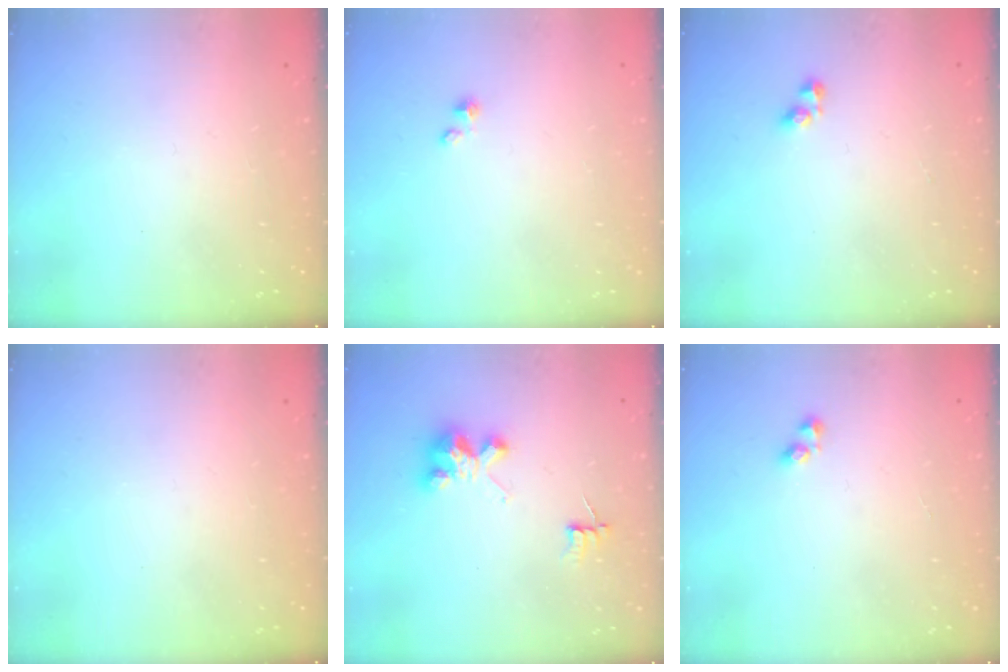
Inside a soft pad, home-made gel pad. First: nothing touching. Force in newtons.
{"total": 1.5, "press": 1.5, "slide": 0.0}
{"total": 2.9, "press": 2.9, "slide": 0.4}
{"total": 0.0}
{"total": 4.6, "press": 4.6, "slide": 0.3}
{"total": 2.9, "press": 2.6, "slide": 1.3}